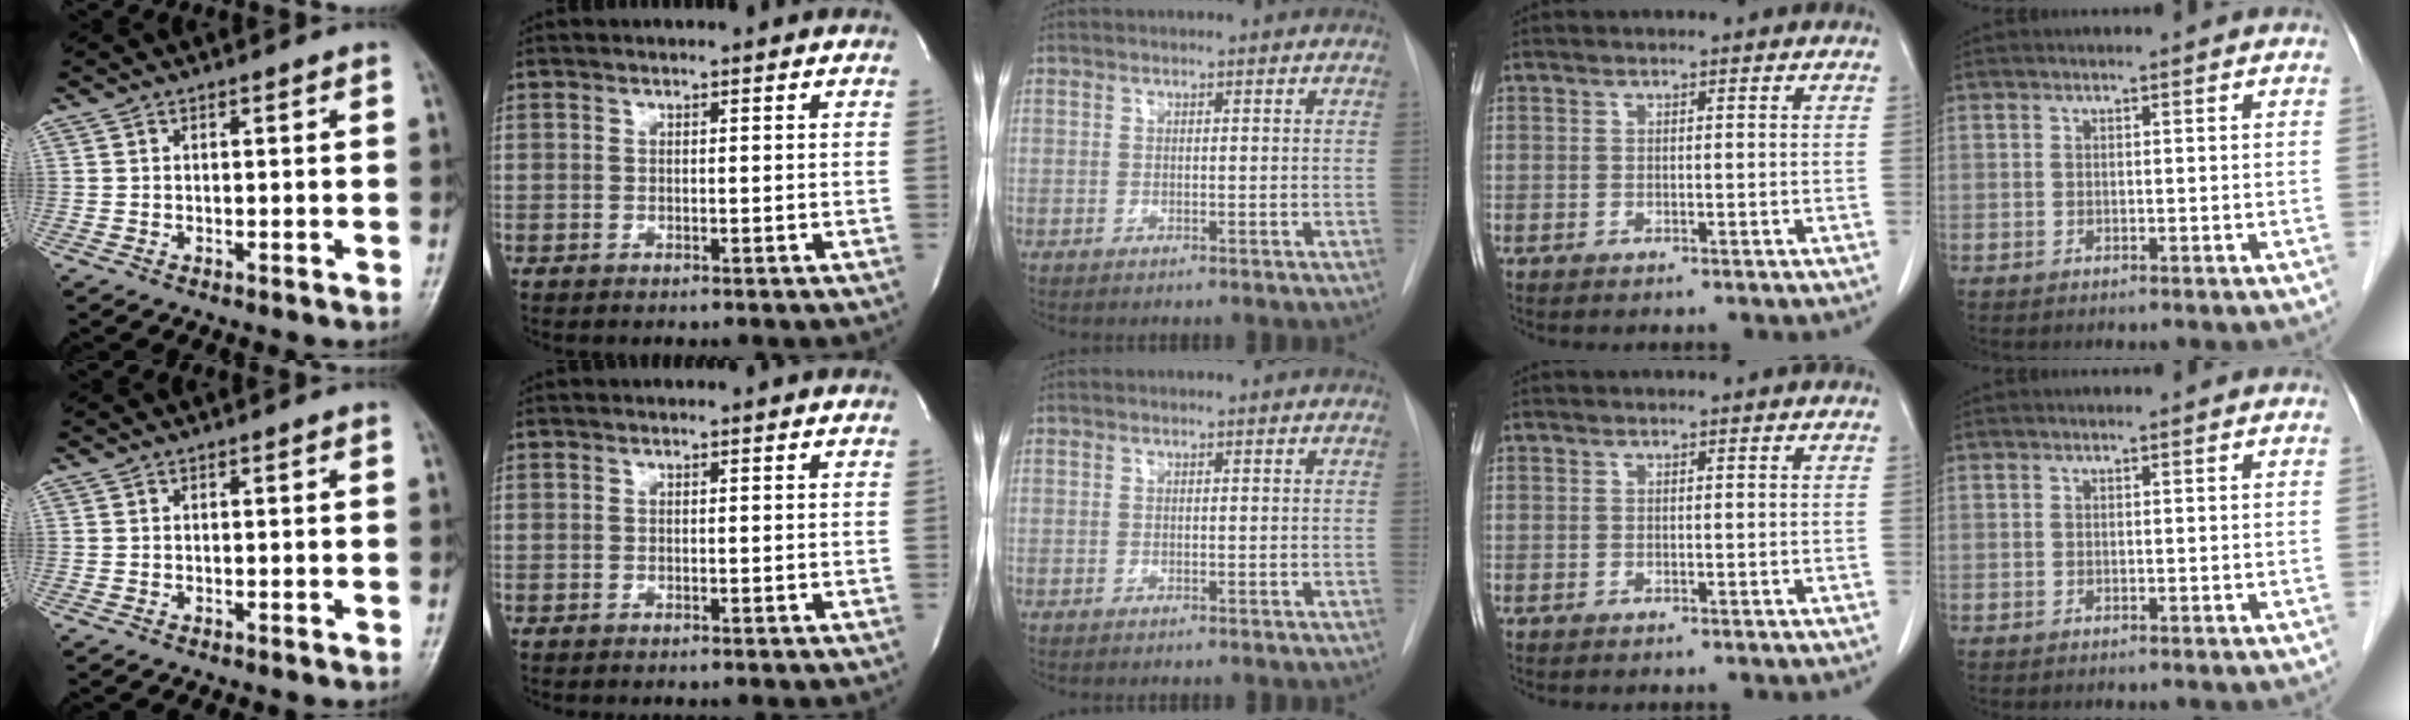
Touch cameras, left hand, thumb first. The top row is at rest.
{}